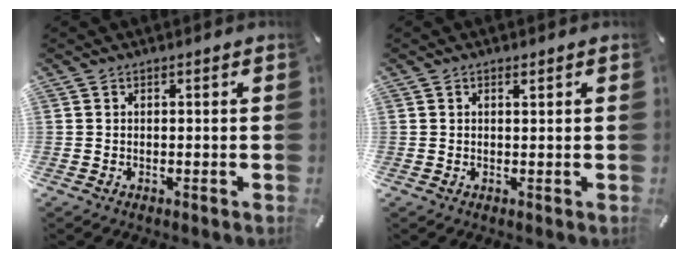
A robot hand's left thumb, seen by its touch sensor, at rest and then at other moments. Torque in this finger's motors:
{"motor_torque": [-0.17, -0.53, -0.07, 0.23, 0.01]}